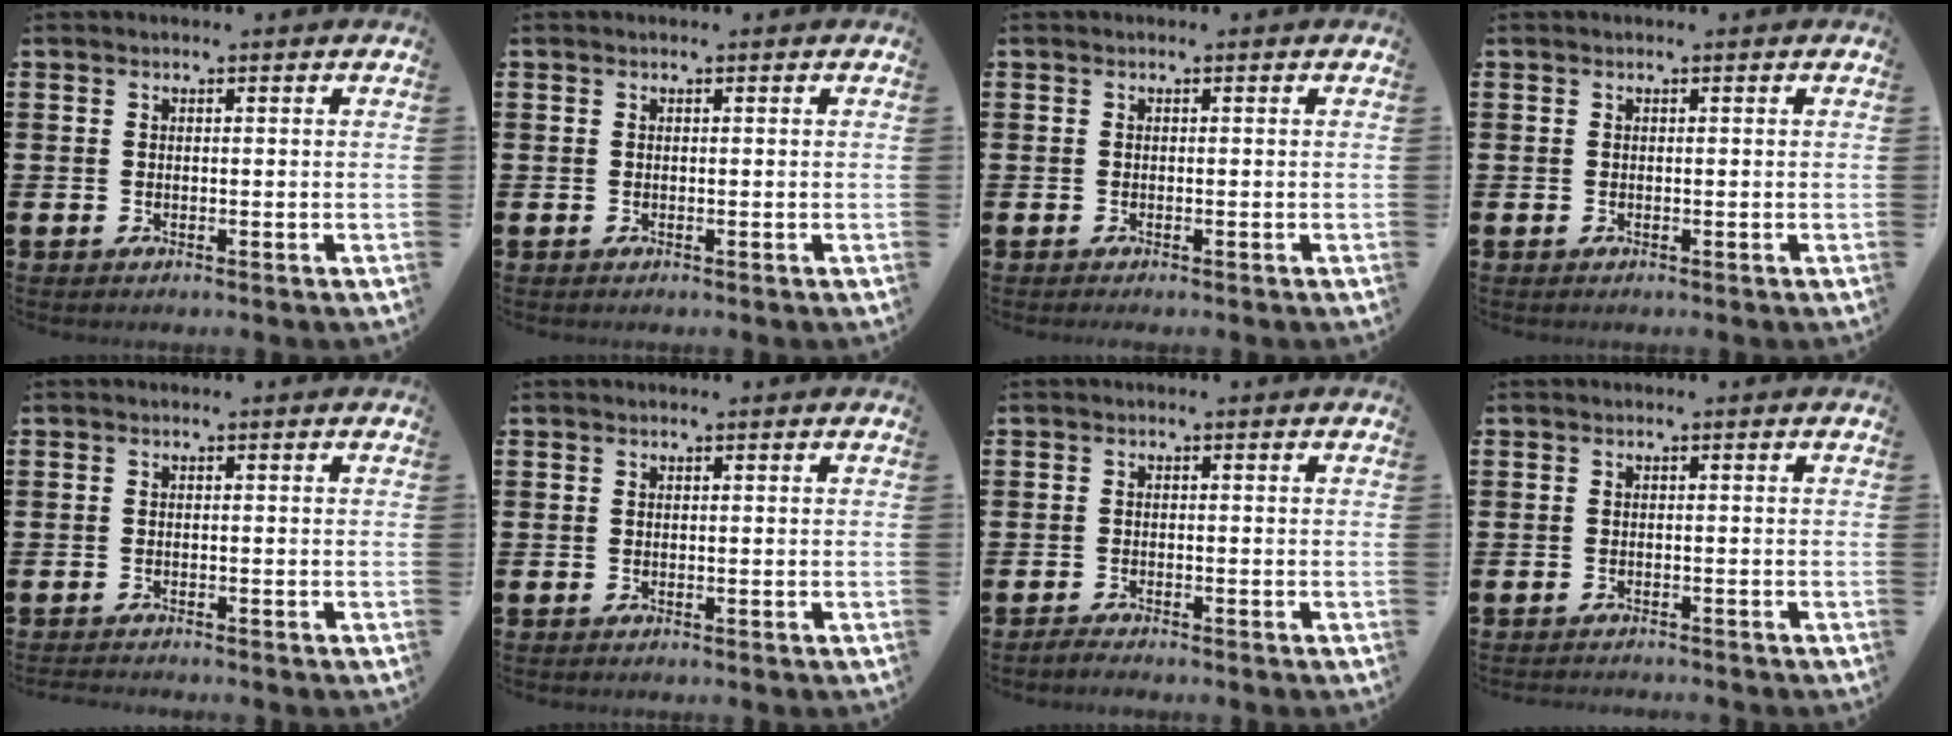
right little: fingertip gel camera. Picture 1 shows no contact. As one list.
[{"total": 0.0}, {"total": 0.0}, {"total": 0.0}, {"total": 0.7, "force": [-0.7, 0.0, 0.0], "torque": [-0.001, -0.003, -0.014]}, {"total": 0.0}, {"total": 1.0, "force": [-1.0, 0.0, 0.2], "torque": [-0.006, 0.000, -0.021]}, {"total": 0.8, "force": [-0.8, 0.0, -0.1], "torque": [0.000, 0.000, -0.017]}]